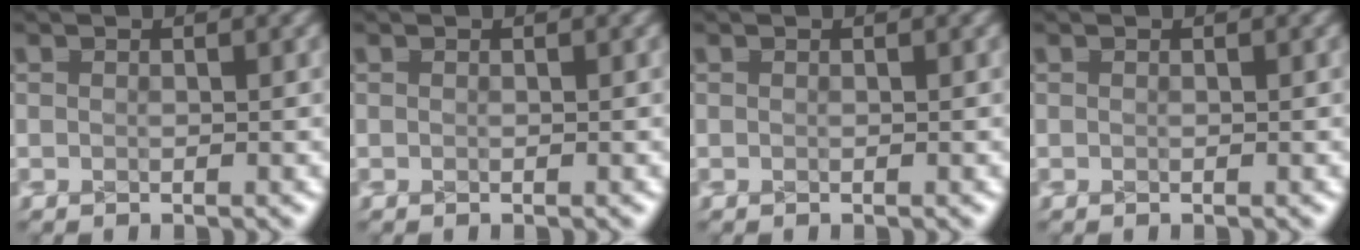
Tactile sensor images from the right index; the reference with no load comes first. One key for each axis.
{"total": 0.0}
{"total": 0.0}
{"total": 0.0}